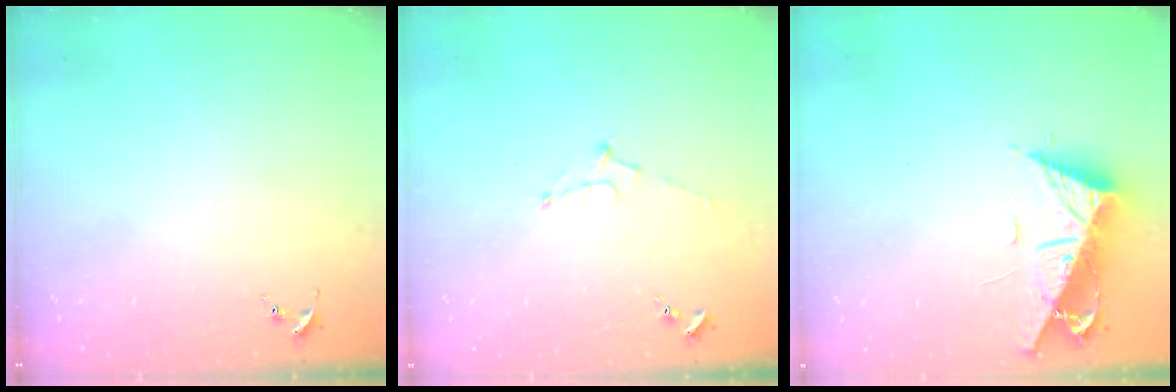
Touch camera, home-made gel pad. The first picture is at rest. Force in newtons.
{"total": 5.6, "press": 5.5, "slide": 1.0}
{"total": 11.7, "press": 11.6, "slide": 0.9}